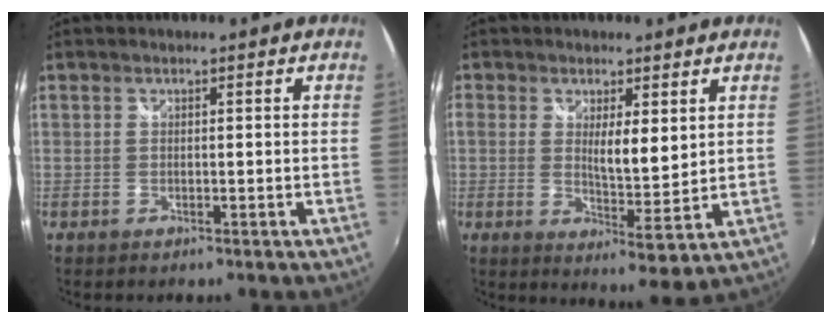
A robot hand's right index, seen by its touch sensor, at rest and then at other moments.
{"total": 6.8, "force": [1.5, 1.4, 6.4], "torque": [-0.102, -0.015, 0.027]}